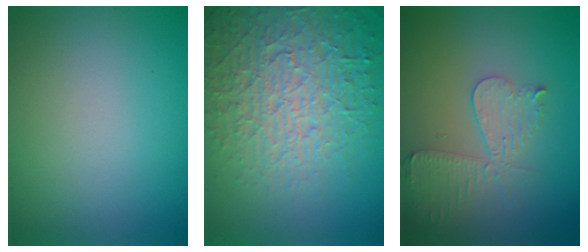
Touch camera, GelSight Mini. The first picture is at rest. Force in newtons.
{"total": 7.2, "press": 7.0, "slide": 1.7}
{"total": 3.6, "press": 3.2, "slide": 1.8}